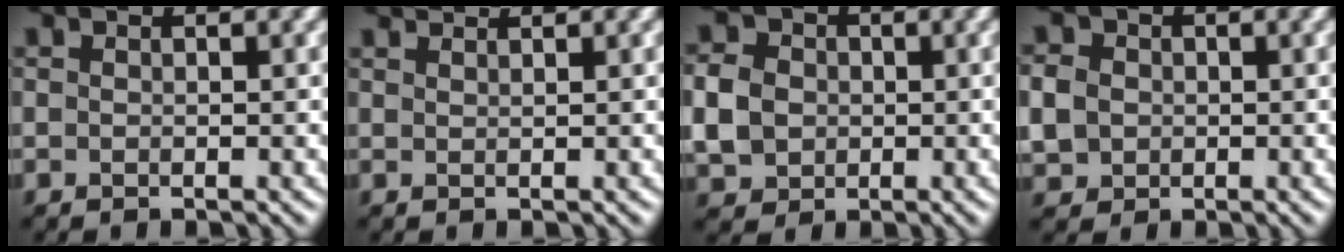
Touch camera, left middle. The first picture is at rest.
{"total": 2.0, "force": [1.9, -0.2, 0.2], "torque": [-0.009, 0.005, 0.030]}
{"total": 5.0, "force": [-0.6, 4.4, 2.3], "torque": [-0.063, 0.000, -0.022]}
{"total": 4.5, "force": [-0.4, 4.1, 1.8], "torque": [-0.047, 0.008, -0.022]}